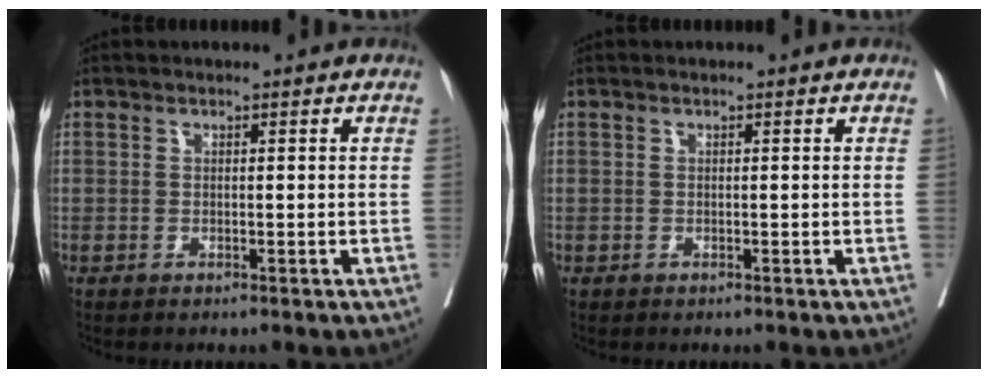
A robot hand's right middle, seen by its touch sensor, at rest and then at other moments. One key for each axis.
{"total": 0.0}